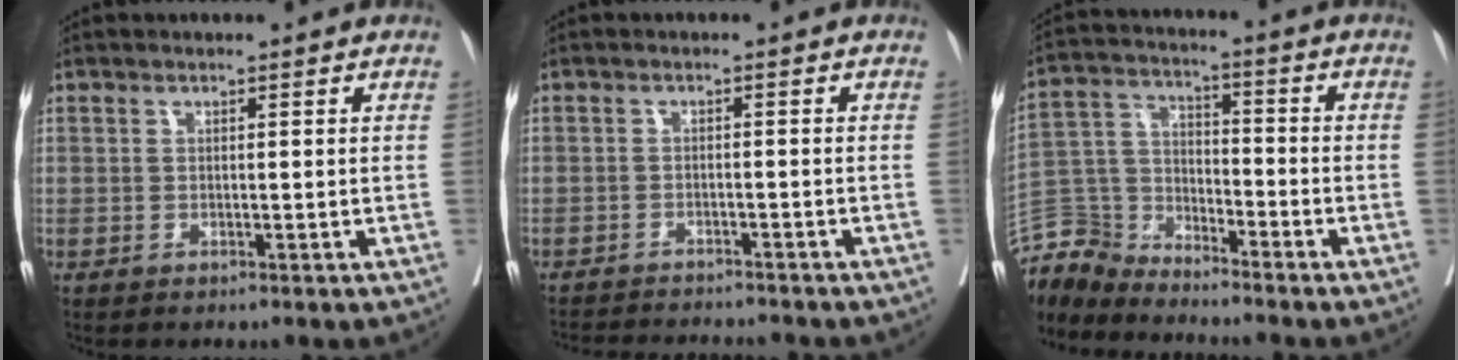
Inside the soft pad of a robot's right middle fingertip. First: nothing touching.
{"total": 10.1, "force": [-9.6, 0.7, 3.2], "torque": [-0.046, -0.008, -0.129]}
{"total": 7.9, "force": [-7.8, 1.0, -0.8], "torque": [0.013, 0.019, -0.157]}